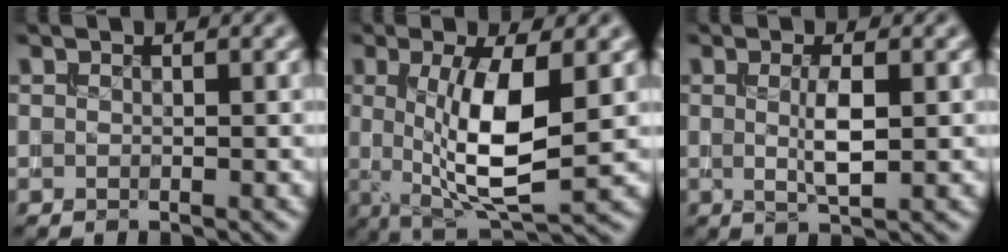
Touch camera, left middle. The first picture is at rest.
{"total": 7.9, "force": [0.2, 2.2, 7.6], "torque": [-0.137, -0.012, 0.009]}
{"total": 2.5, "force": [0.0, 0.4, 2.5], "torque": [-0.049, 0.000, 0.002]}